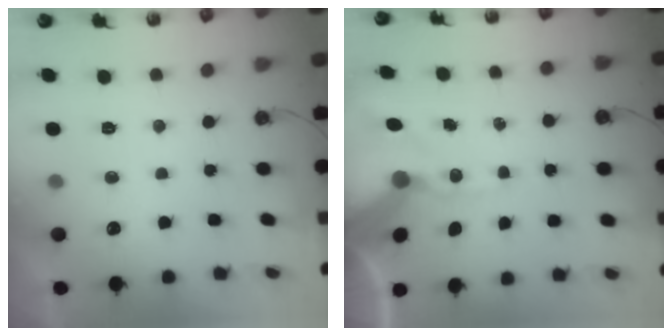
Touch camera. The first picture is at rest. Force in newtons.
{"total": 12.0, "press": 11.8, "slide": 1.8}